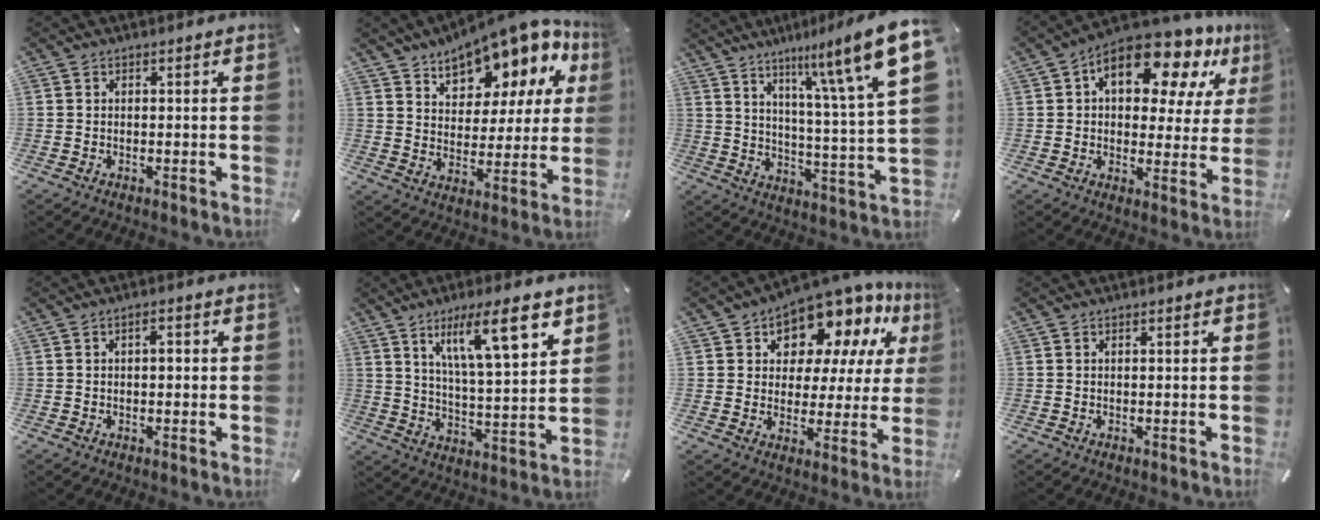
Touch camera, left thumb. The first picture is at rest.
{"total": 14.6, "force": [11.7, 6.6, 5.8], "torque": [-0.090, -0.092, 0.200]}
{"total": 17.9, "force": [11.1, 2.9, 13.8], "torque": [-0.213, -0.066, 0.169]}
{"total": 16.2, "force": [9.2, 8.5, 10.4], "torque": [-0.157, -0.047, 0.154]}
{"total": 2.1, "force": [0.3, 1.1, 1.8], "torque": [-0.028, 0.003, 0.001]}
{"total": 15.4, "force": [9.1, 4.1, 11.7], "torque": [-0.180, -0.043, 0.144]}
{"total": 12.0, "force": [9.3, 6.4, 4.0], "torque": [-0.070, -0.089, 0.165]}
{"total": 0.0}